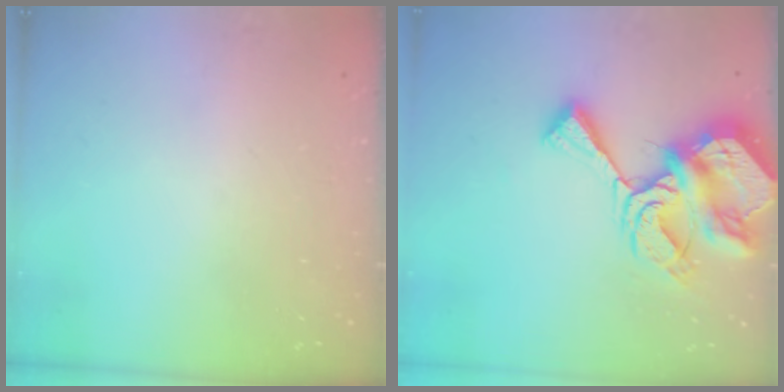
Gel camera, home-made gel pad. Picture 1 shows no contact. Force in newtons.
{"total": 16.2, "press": 16.1, "slide": 1.7}